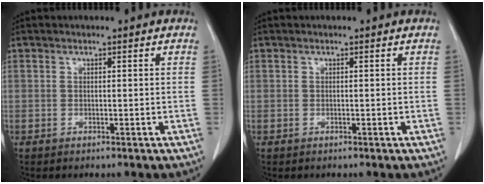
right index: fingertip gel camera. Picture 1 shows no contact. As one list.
[{"total": 0.0}]